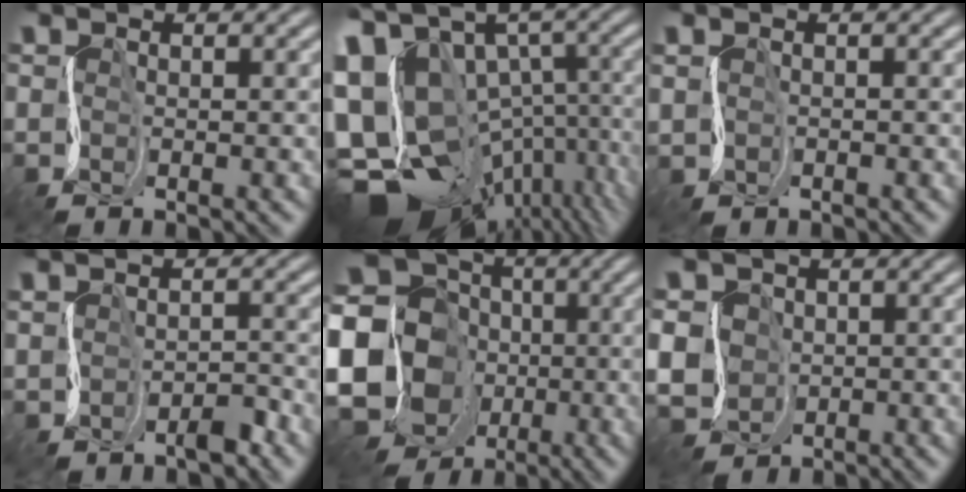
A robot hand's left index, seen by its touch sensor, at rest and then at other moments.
{"total": 18.6, "force": [-6.1, 11.8, 13.0], "torque": [-0.215, -0.005, -0.043]}
{"total": 0.8, "force": [-0.3, 0.6, 0.4], "torque": [-0.011, -0.005, -0.005]}
{"total": 2.4, "force": [-1.3, 1.1, 1.7], "torque": [-0.027, -0.004, -0.022]}
{"total": 21.2, "force": [-5.1, 18.6, 8.9], "torque": [-0.218, 0.003, -0.136]}
{"total": 6.1, "force": [-0.9, 5.4, 2.6], "torque": [-0.059, 0.003, -0.048]}